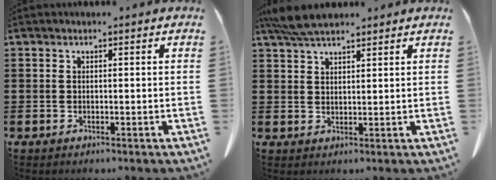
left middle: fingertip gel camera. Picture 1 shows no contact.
{"total": 5.2, "force": [4.4, 1.1, 2.6], "torque": [-0.064, -0.006, 0.083]}